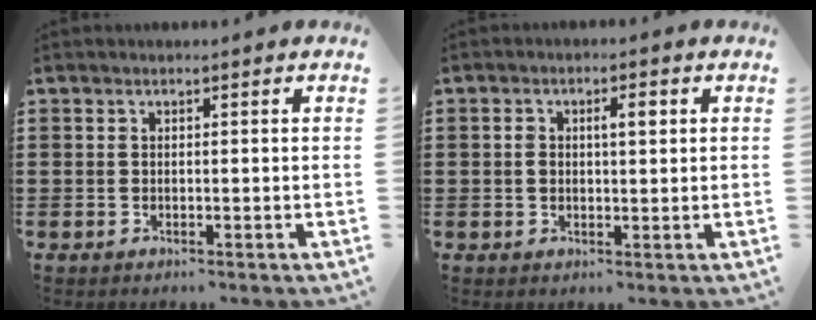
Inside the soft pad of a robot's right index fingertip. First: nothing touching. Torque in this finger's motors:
{"motor_torque": [0.05, -0.01, 0.07, 0.02]}